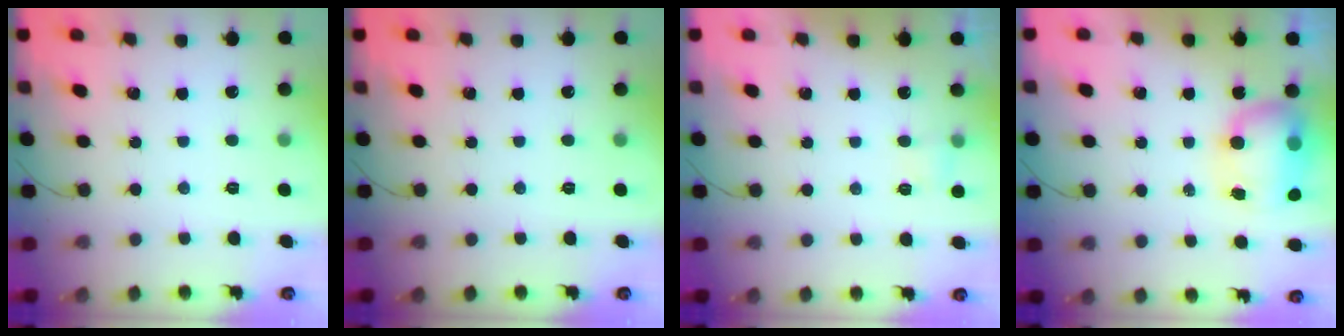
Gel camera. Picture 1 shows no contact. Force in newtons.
{"total": 0.0}
{"total": 7.3, "press": 2.9, "slide": 6.7}
{"total": 8.3, "press": 8.2, "slide": 1.7}